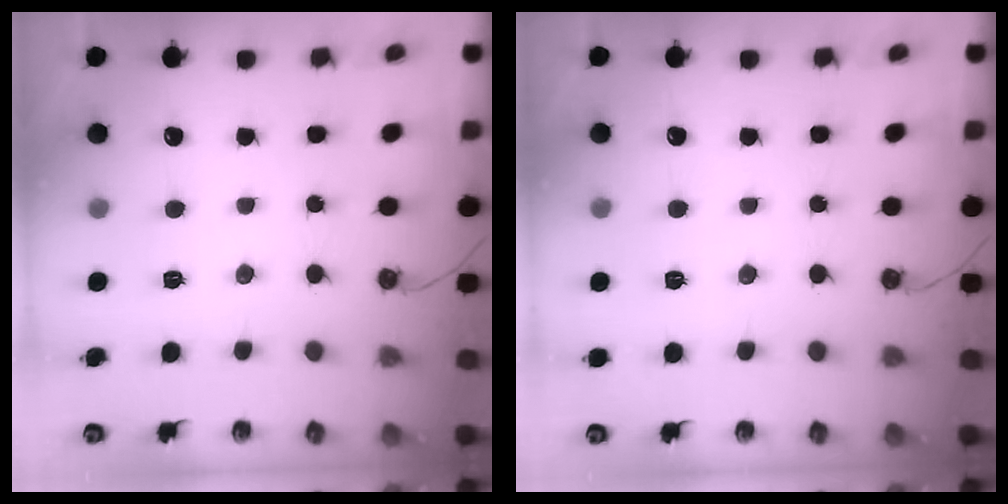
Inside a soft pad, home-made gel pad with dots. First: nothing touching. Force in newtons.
{"total": 2.8, "press": 2.5, "slide": 1.1}